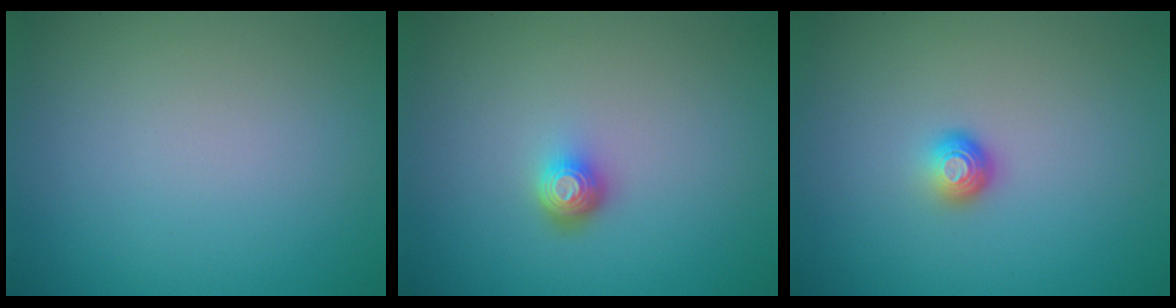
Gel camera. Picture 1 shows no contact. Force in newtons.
{"total": 1.9, "press": 1.4, "slide": 1.3}
{"total": 1.6, "press": 1.1, "slide": 1.1}